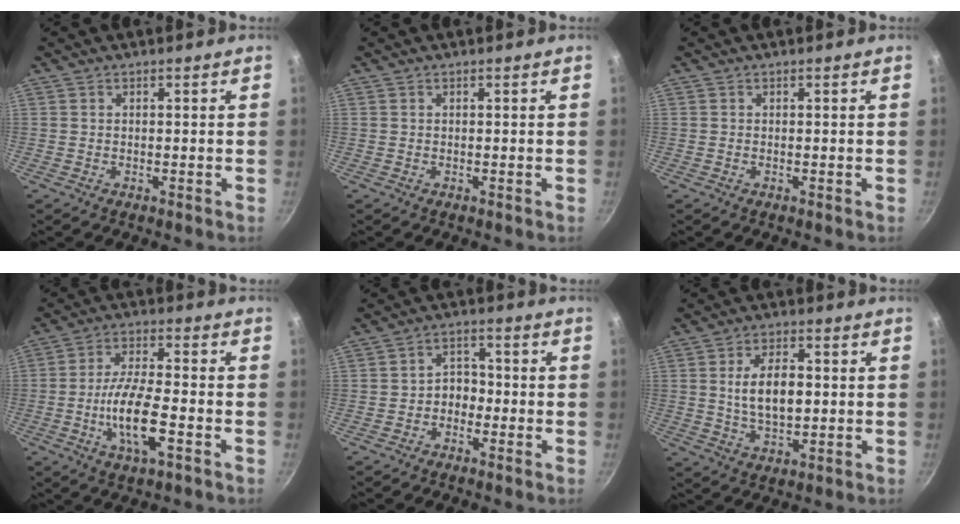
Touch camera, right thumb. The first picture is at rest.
{"total": 0.0}
{"total": 0.0}
{"total": 11.0, "force": [-3.3, 3.5, 9.8], "torque": [-0.193, 0.014, -0.063]}
{"total": 4.2, "force": [-1.5, 3.3, 2.3], "torque": [-0.010, 0.023, -0.036]}
{"total": 8.8, "force": [0.8, 4.8, 7.4], "torque": [-0.120, -0.001, 0.019]}